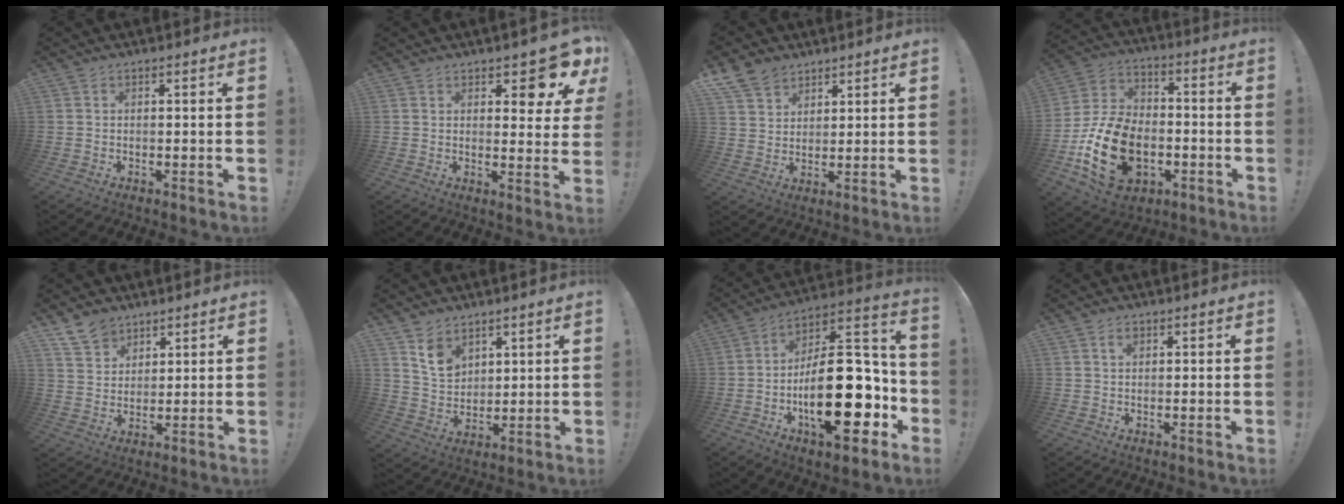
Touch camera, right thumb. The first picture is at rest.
{"total": 8.7, "force": [6.0, 3.1, 5.5], "torque": [-0.054, -0.047, 0.103]}
{"total": 8.5, "force": [6.2, 5.4, 2.0], "torque": [-0.039, -0.040, 0.125]}
{"total": 21.6, "force": [-6.9, 14.6, 14.3], "torque": [-0.257, 0.040, -0.105]}
{"total": 7.9, "force": [6.0, 5.0, 1.5], "torque": [-0.031, -0.035, 0.118]}
{"total": 9.1, "force": [5.8, 6.3, 3.2], "torque": [-0.045, -0.035, 0.112]}
{"total": 29.8, "force": [-6.7, 13.4, 25.8], "torque": [-0.422, 0.051, -0.094]}
{"total": 1.3, "force": [0.9, 0.6, 0.8], "torque": [-0.001, -0.003, 0.012]}